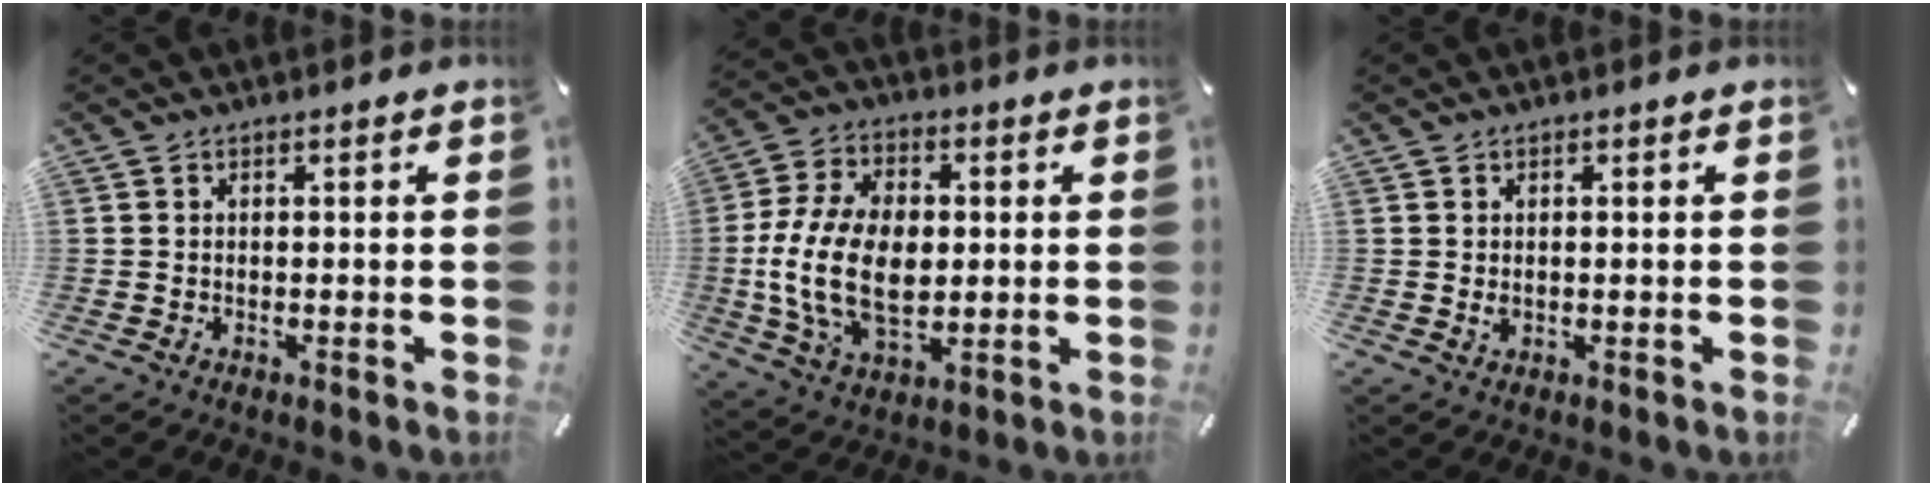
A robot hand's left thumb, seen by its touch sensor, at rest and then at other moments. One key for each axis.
{"total": 17.8, "fx": -0.9, "fy": 11.8, "fz": 13.3, "tx": -0.284, "ty": 0.003, "tz": -0.016}
{"total": 1.0, "fx": 0.2, "fy": 0.7, "fz": 0.7, "tx": -0.006, "ty": 0.000, "tz": 0.000}